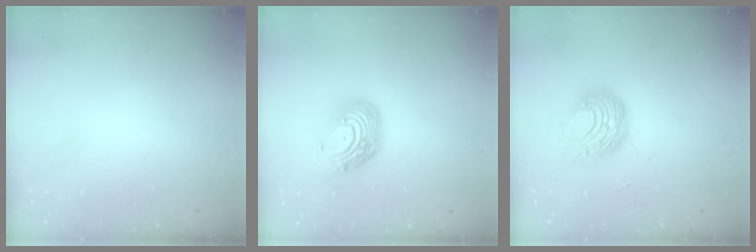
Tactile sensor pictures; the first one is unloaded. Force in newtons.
{"total": 15.0, "press": 14.9, "slide": 1.5}
{"total": 9.0, "press": 9.0, "slide": 0.9}